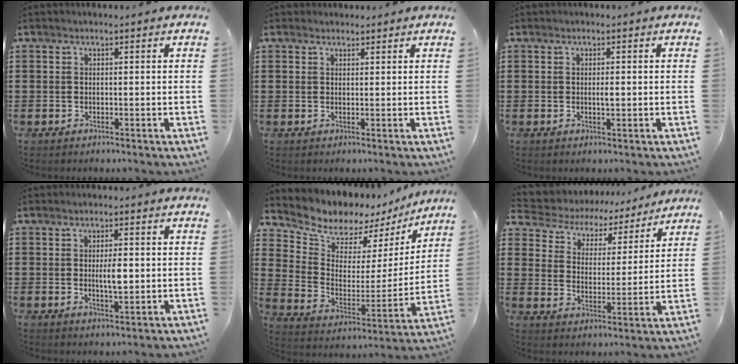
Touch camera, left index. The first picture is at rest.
{"total": 1.2, "force": [1.1, 0.5, 0.0], "torque": [-0.003, 0.003, 0.022]}
{"total": 1.3, "force": [0.0, 0.3, 1.3], "torque": [-0.025, 0.000, 0.000]}
{"total": 3.9, "force": [0.2, 1.2, 3.7], "torque": [-0.060, -0.002, -0.001]}
{"total": 6.8, "force": [6.3, 2.5, 0.1], "torque": [-0.041, -0.057, 0.109]}
{"total": 4.4, "force": [4.0, 1.7, 0.3], "torque": [-0.035, -0.028, 0.063]}